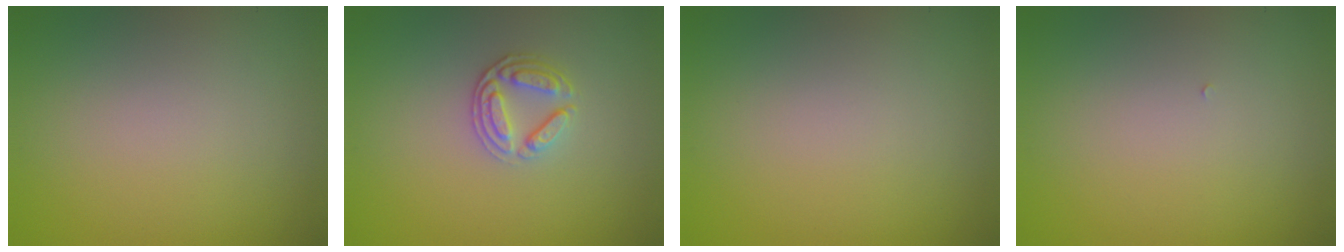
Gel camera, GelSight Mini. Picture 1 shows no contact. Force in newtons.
{"total": 2.6, "press": 2.4, "slide": 1.0}
{"total": 0.0}
{"total": 0.0}